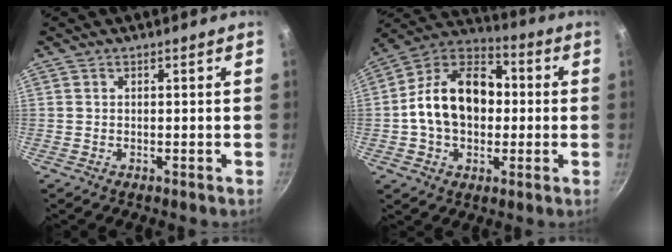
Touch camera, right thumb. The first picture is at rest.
{"total": 18.0, "force": [0.0, 12.8, 12.6], "torque": [-0.182, 0.038, -0.018]}